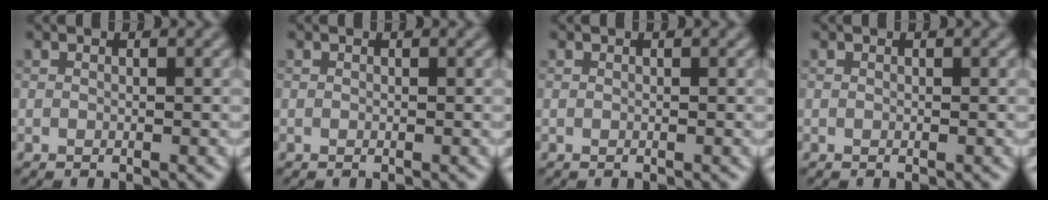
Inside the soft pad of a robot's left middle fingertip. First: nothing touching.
{"total": 0.0}
{"total": 0.0}
{"total": 0.0}